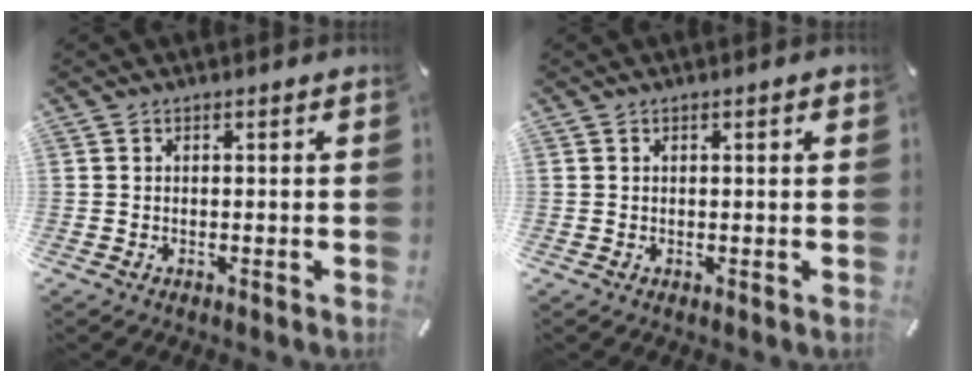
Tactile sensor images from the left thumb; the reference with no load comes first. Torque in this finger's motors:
{"motor_torque": [-0.49, -0.05, -0.03, 0.27, -0.06]}